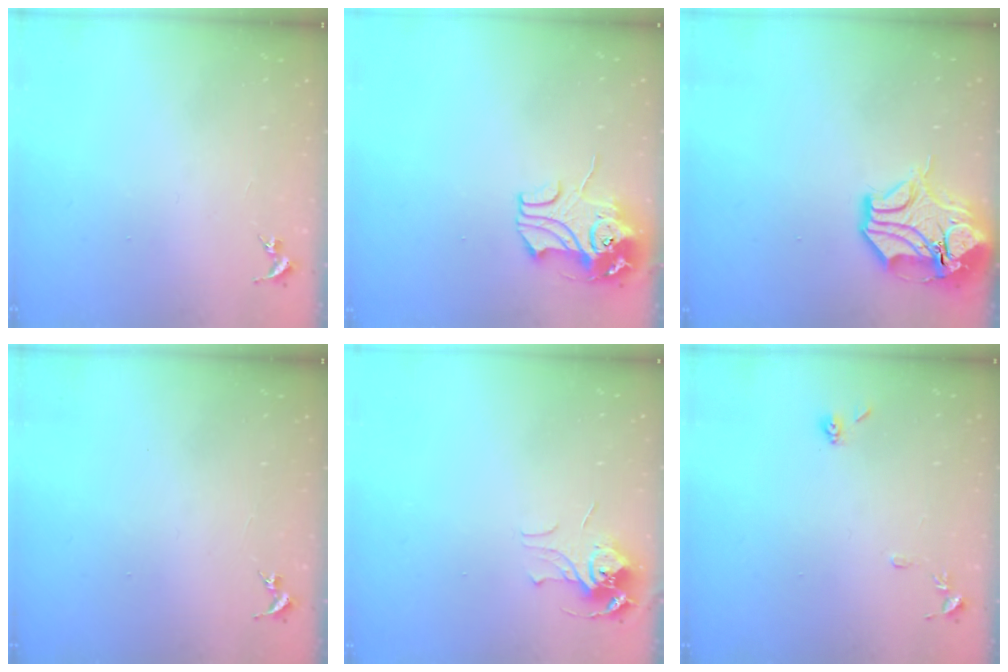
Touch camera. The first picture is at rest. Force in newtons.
{"total": 10.6, "press": 10.4, "slide": 1.7}
{"total": 15.1, "press": 14.9, "slide": 2.5}
{"total": 0.0}
{"total": 7.8, "press": 7.7, "slide": 0.7}
{"total": 7.2, "press": 7.2, "slide": 0.8}